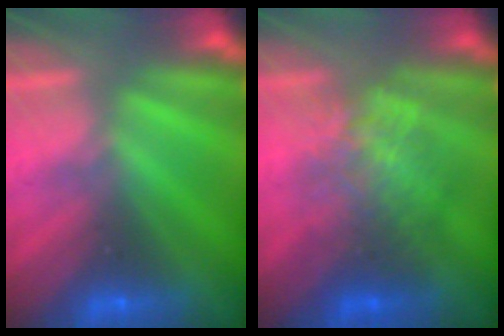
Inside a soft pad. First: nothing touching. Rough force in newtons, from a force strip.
{"total": 2.2}